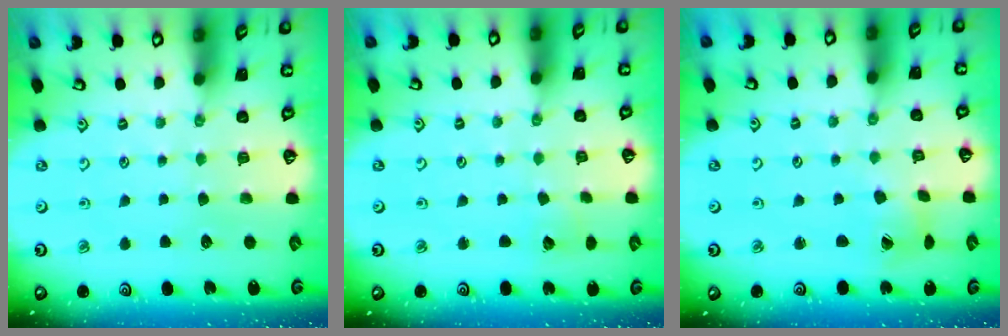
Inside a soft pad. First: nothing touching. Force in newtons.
{"total": 4.8, "press": 4.8, "slide": 0.3}
{"total": 4.3, "press": 4.3, "slide": 0.5}